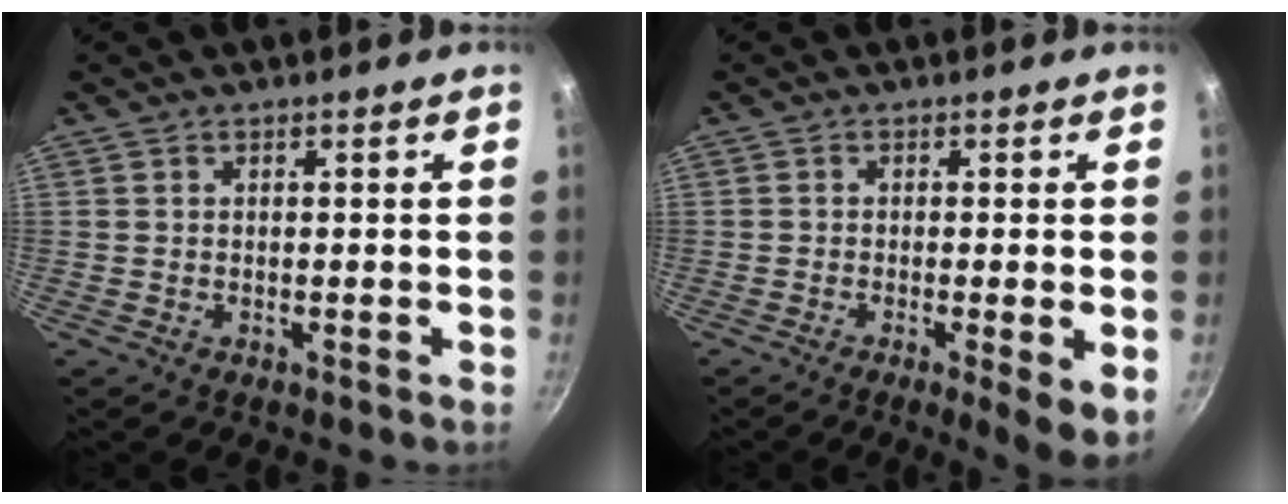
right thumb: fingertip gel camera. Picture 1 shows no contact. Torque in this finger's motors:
{"motor_torque": [-0.31, 0.11, -0.17, 0.10, 0.09]}